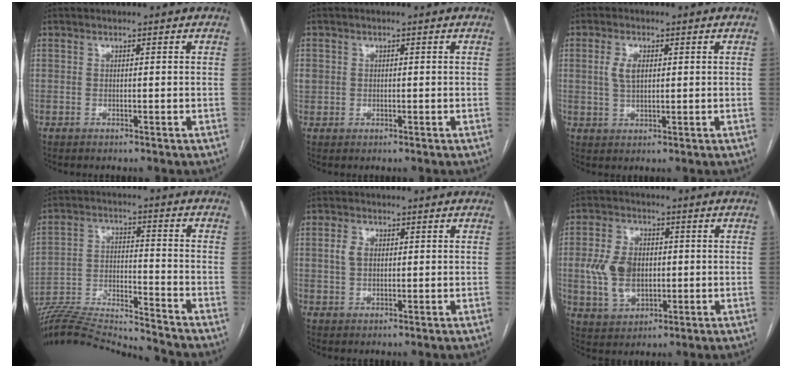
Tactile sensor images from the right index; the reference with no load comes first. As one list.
[{"total": 2.5, "force": [0.2, 2.4, 0.9], "torque": [-0.030, 0.013, 0.011]}, {"total": 3.7, "force": [0.9, 1.9, 3.1], "torque": [-0.066, 0.006, 0.020]}, {"total": 16.9, "force": [-16.4, -0.9, 4.1], "torque": [-0.079, 0.001, -0.273]}, {"total": 3.0, "force": [0.7, 2.1, 2.0], "torque": [-0.046, 0.010, 0.017]}, {"total": 9.2, "force": [0.0, 6.4, 6.6], "torque": [-0.144, 0.015, 0.011]}]